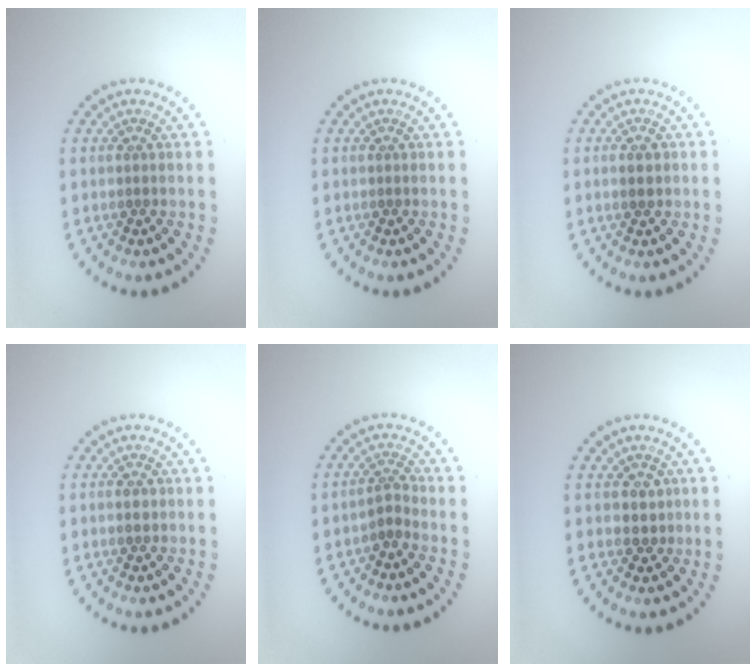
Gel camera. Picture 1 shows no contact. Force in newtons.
{"total": 0.0}
{"total": 1.8, "press": 1.8, "slide": 0.2}
{"total": 1.1, "press": 1.1, "slide": 0.1}
{"total": 1.7, "press": 1.2, "slide": 1.2}
{"total": 1.5, "press": 1.3, "slide": 0.7}